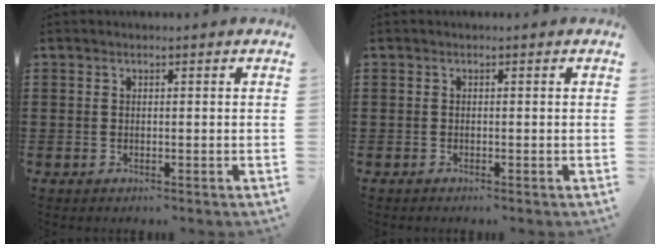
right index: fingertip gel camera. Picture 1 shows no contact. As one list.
[{"total": 0.0}]